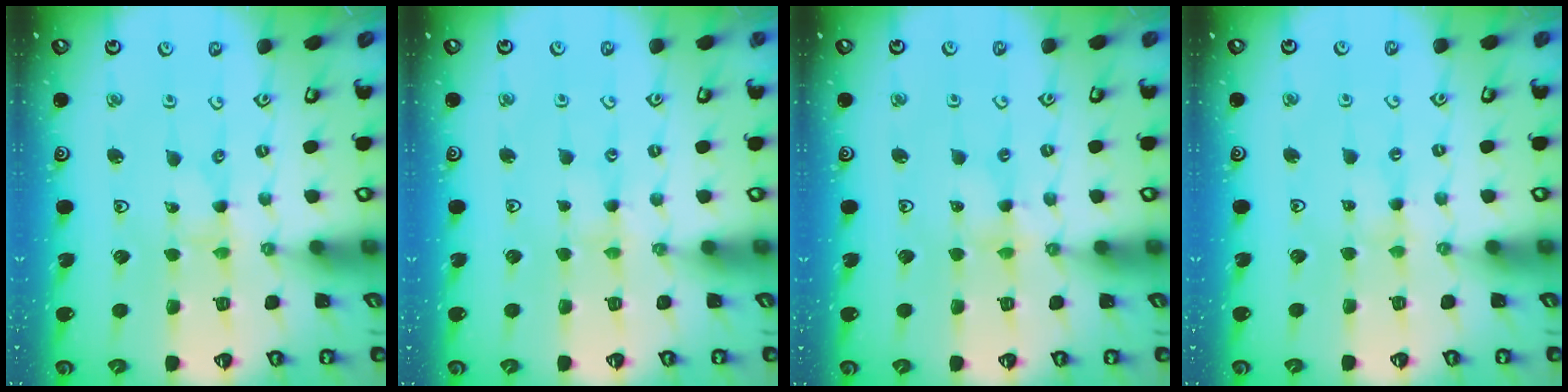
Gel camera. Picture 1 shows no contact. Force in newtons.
{"total": 1.5, "press": 1.5, "slide": 0.3}
{"total": 3.1, "press": 3.1, "slide": 0.2}
{"total": 1.7, "press": 1.7, "slide": 0.4}